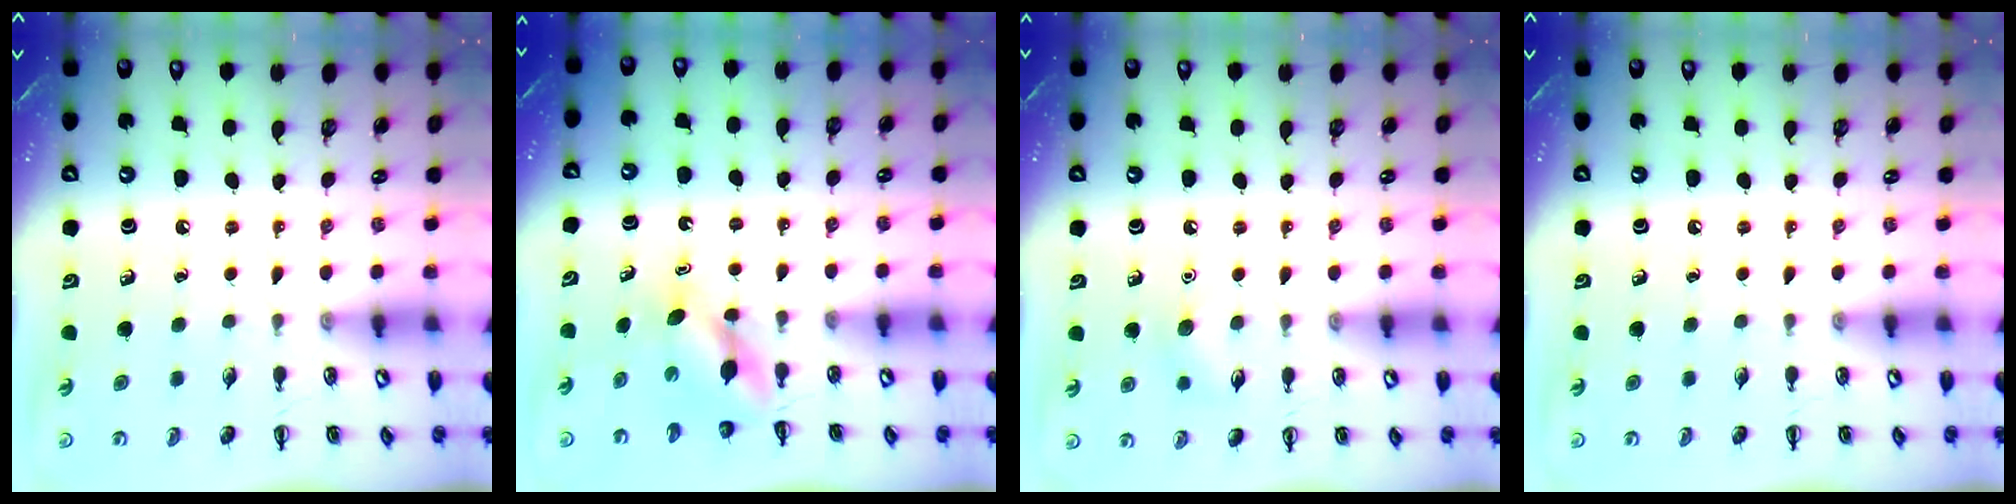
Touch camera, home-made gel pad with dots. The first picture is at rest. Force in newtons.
{"total": 4.6, "press": 4.6, "slide": 0.4}
{"total": 7.1, "press": 6.8, "slide": 2.0}
{"total": 0.0}